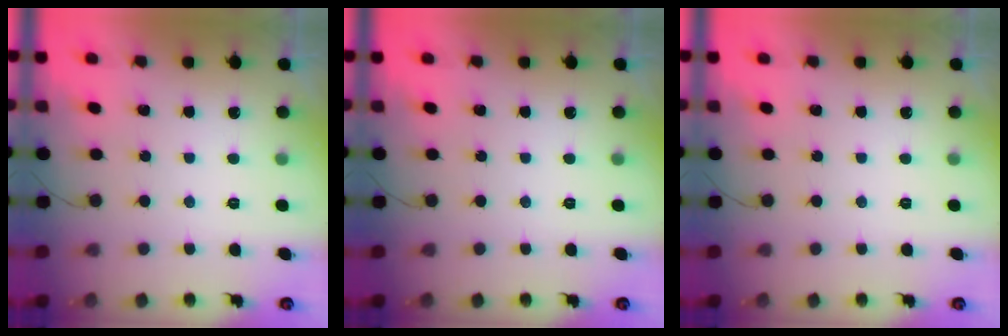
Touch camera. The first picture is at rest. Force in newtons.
{"total": 0.0}
{"total": 0.0}